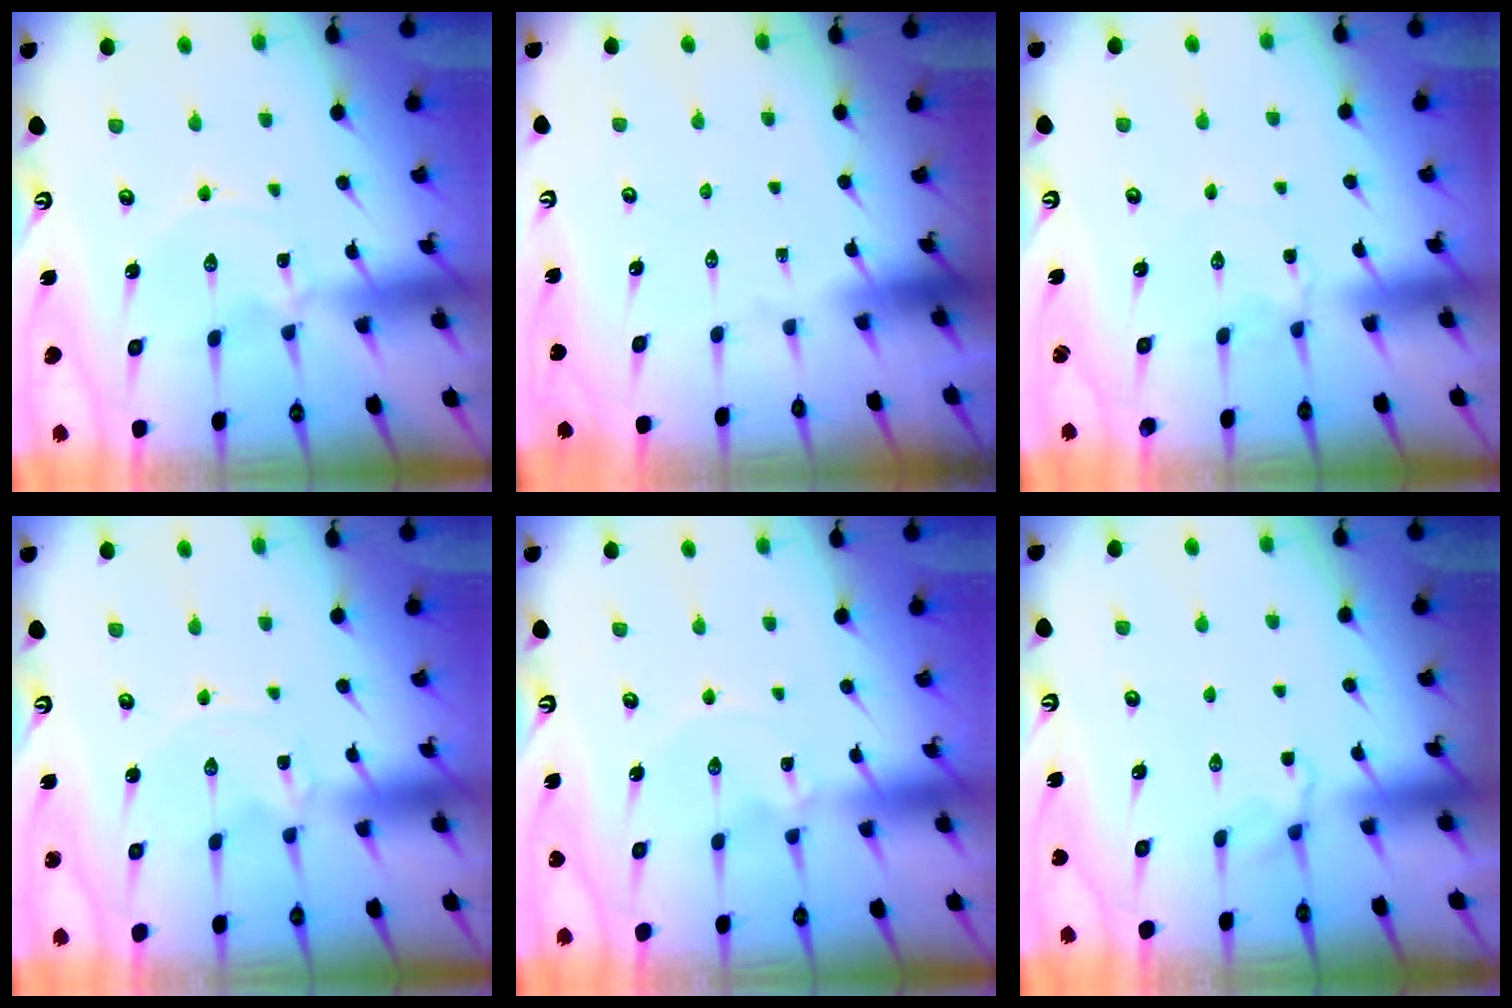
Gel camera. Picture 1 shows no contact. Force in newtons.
{"total": 0.0}
{"total": 1.9, "press": 1.9, "slide": 0.2}
{"total": 0.0}
{"total": 0.0}
{"total": 2.2, "press": 1.5, "slide": 1.6}